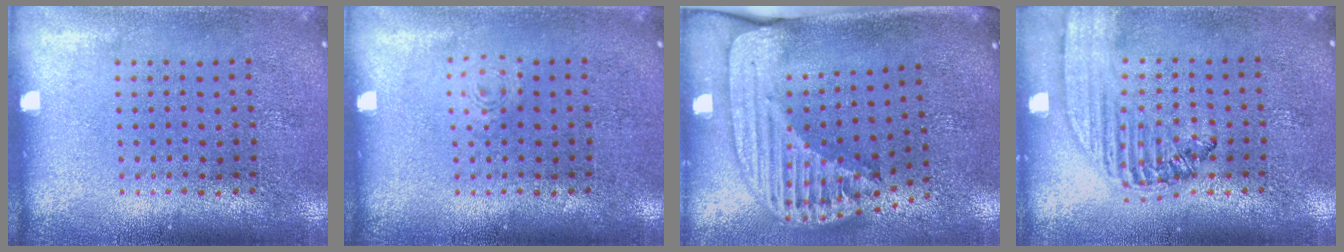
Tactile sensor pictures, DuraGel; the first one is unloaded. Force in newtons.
{"total": 0.8, "press": 0.8, "slide": 0.2}
{"total": 2.6, "press": 1.9, "slide": 1.8}
{"total": 1.5, "press": 1.4, "slide": 0.5}